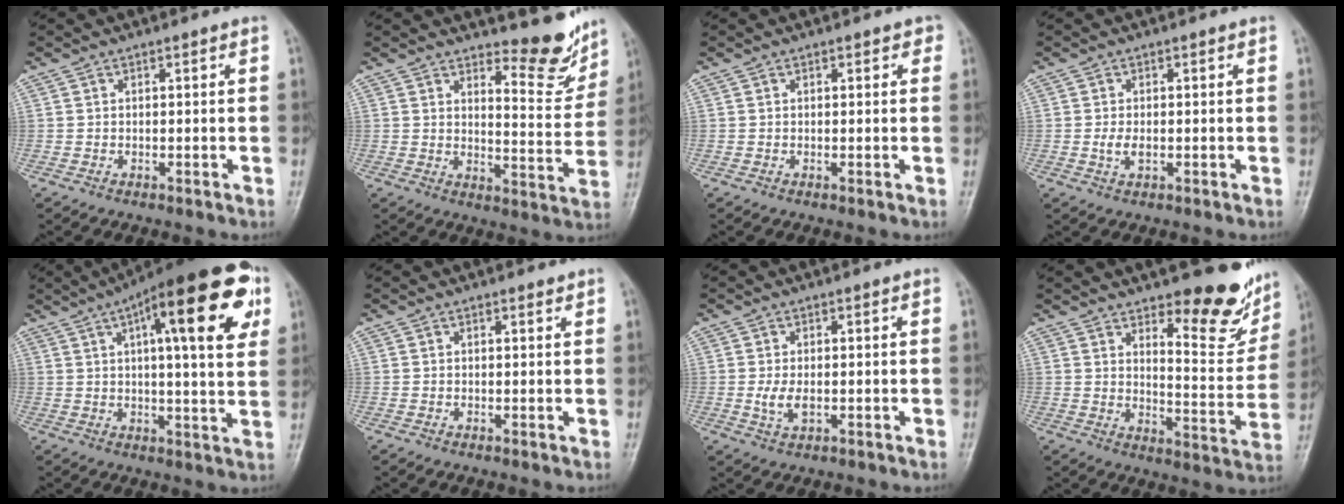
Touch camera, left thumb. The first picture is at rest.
{"total": 9.9, "force": [8.2, 3.0, 4.8], "torque": [-0.032, -0.075, 0.115]}
{"total": 1.5, "force": [0.6, 0.9, 1.0], "torque": [0.000, 0.002, 0.004]}
{"total": 2.2, "force": [-0.4, 1.2, 1.8], "torque": [-0.039, -0.002, -0.008]}
{"total": 21.2, "force": [8.2, 6.1, 18.6], "torque": [-0.244, 0.007, 0.106]}
{"total": 0.7, "force": [0.5, 0.2, 0.4], "torque": [-0.007, -0.003, 0.007]}
{"total": 3.3, "force": [-0.5, 1.8, 2.7], "torque": [-0.058, -0.005, -0.008]}
{"total": 14.9, "force": [10.3, 4.9, 9.6], "torque": [-0.071, -0.079, 0.147]}